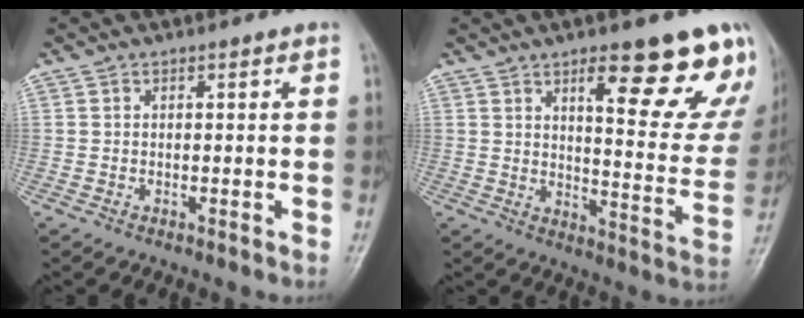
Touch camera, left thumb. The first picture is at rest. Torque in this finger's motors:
{"motor_torque": [2.40, 2.07, 1.28, -0.85, 0.26]}